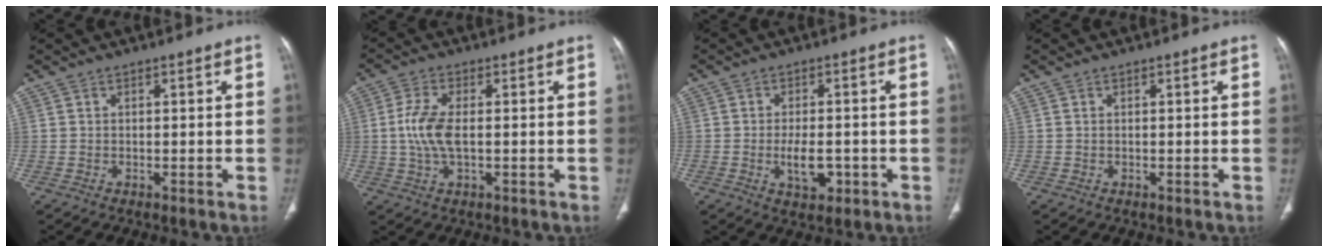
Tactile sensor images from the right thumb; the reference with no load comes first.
{"total": 6.9, "force": [0.0, 3.0, 6.2], "torque": [-0.147, 0.003, -0.003]}
{"total": 5.5, "force": [-1.5, 2.8, 4.5], "torque": [-0.068, 0.002, -0.019]}
{"total": 0.0}